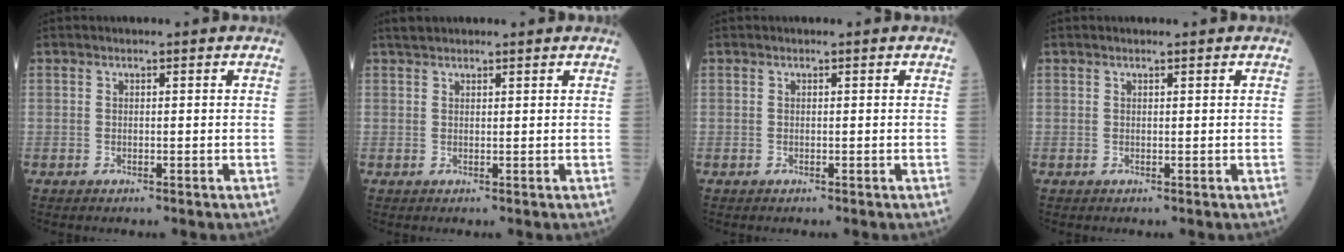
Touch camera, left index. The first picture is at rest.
{"total": 2.5, "force": [2.4, 0.3, 0.8], "torque": [-0.012, 0.018, 0.041]}
{"total": 0.0}
{"total": 0.6, "force": [0.4, 0.0, 0.4], "torque": [-0.011, 0.002, 0.008]}